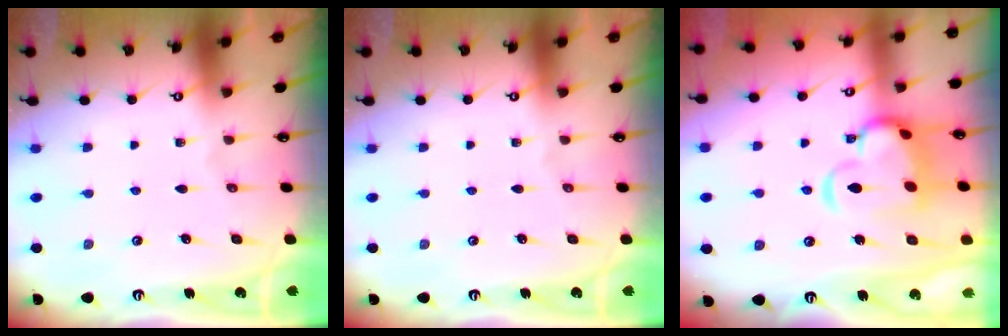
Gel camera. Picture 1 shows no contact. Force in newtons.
{"total": 0.0}
{"total": 9.2, "press": 9.0, "slide": 1.9}